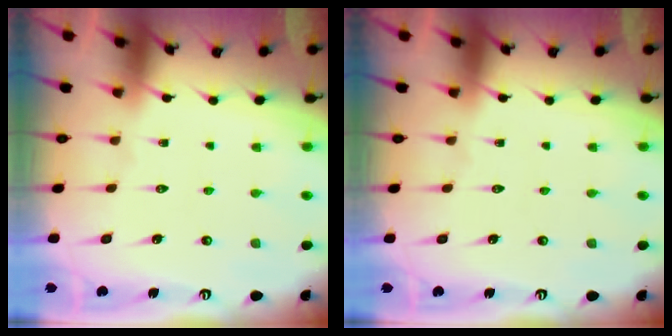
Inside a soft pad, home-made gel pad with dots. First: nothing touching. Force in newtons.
{"total": 0.0}